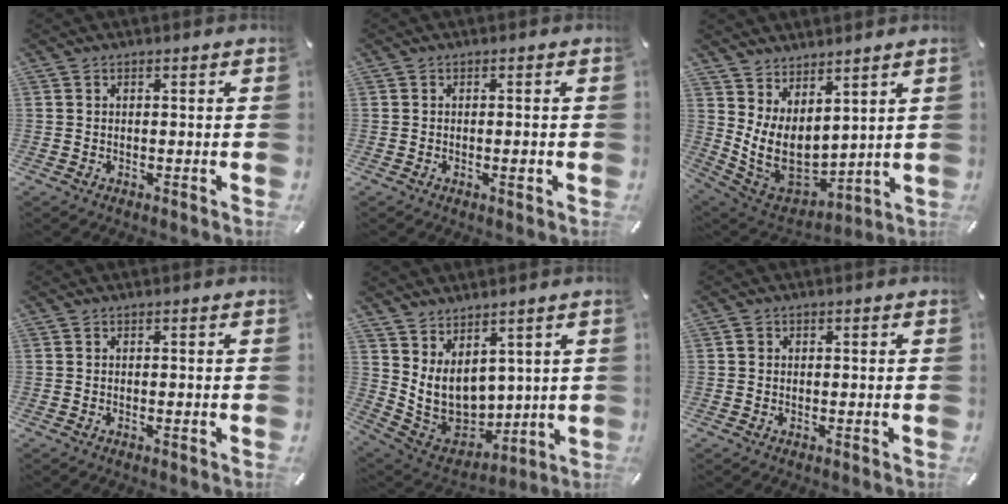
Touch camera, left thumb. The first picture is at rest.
{"total": 1.9, "force": [-0.6, 0.6, 1.7], "torque": [-0.030, 0.000, -0.011]}
{"total": 10.7, "force": [2.2, 8.0, 6.8], "torque": [-0.144, -0.050, 0.050]}
{"total": 0.7, "force": [-0.2, 0.2, 0.6], "torque": [-0.012, -0.004, -0.003]}
{"total": 10.9, "force": [4.2, 8.7, 5.2], "torque": [-0.120, -0.051, 0.091]}
{"total": 1.2, "force": [0.0, 1.1, 0.5], "torque": [-0.008, 0.006, -0.001]}